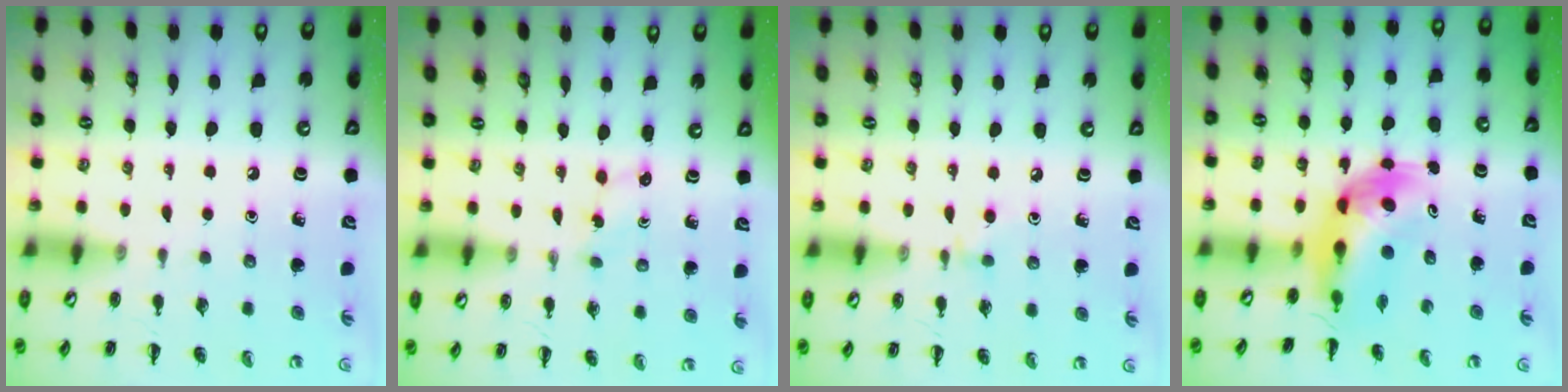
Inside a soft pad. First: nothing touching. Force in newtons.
{"total": 2.2, "press": 2.1, "slide": 0.8}
{"total": 3.0, "press": 2.7, "slide": 1.2}
{"total": 6.4, "press": 6.1, "slide": 1.9}